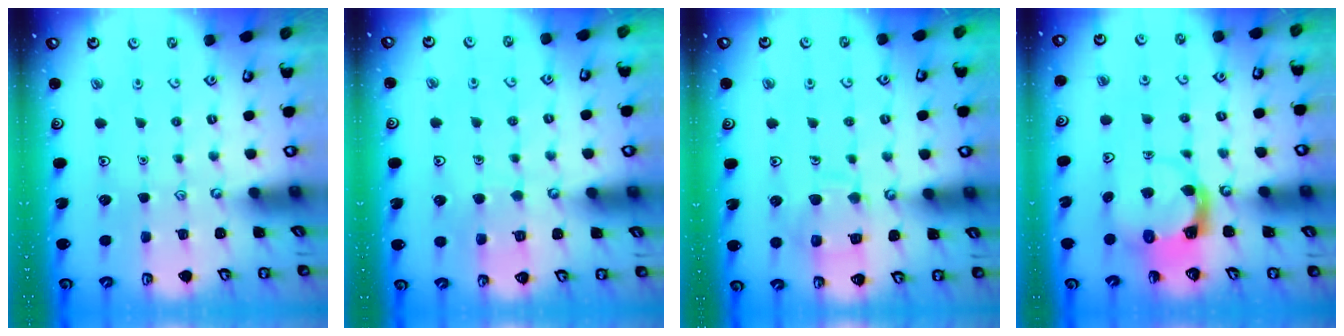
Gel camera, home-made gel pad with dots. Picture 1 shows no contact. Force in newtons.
{"total": 6.5, "press": 6.5, "slide": 0.4}
{"total": 10.1, "press": 10.1, "slide": 0.6}
{"total": 4.0, "press": 4.0, "slide": 0.5}